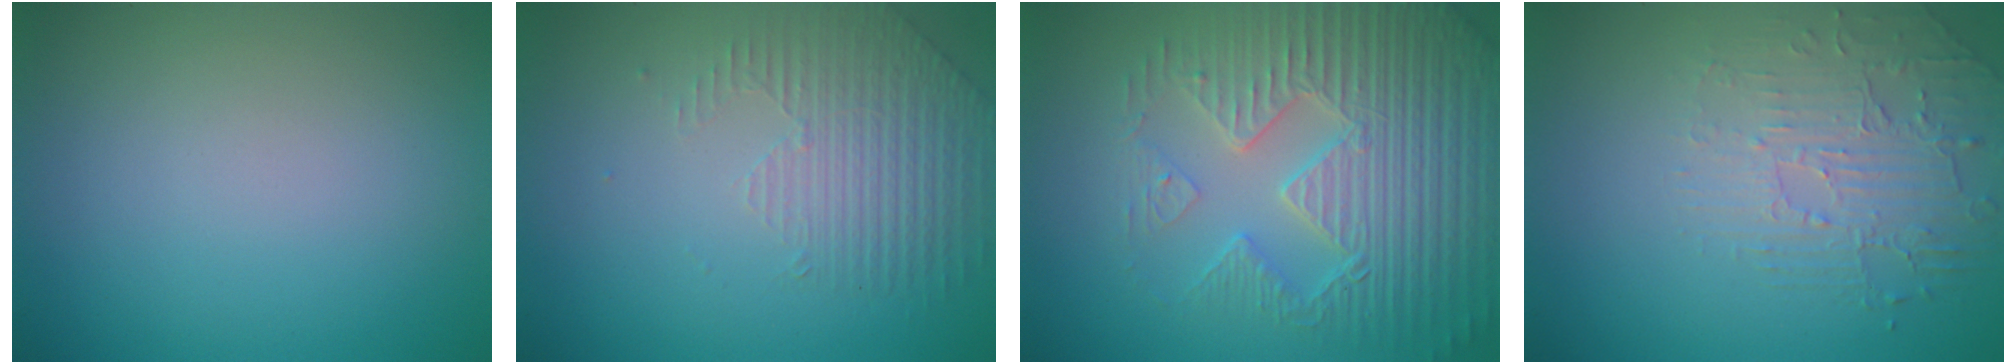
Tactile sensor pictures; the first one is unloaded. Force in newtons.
{"total": 1.7, "press": 1.3, "slide": 1.1}
{"total": 6.9, "press": 5.7, "slide": 3.8}
{"total": 2.2, "press": 1.7, "slide": 1.5}